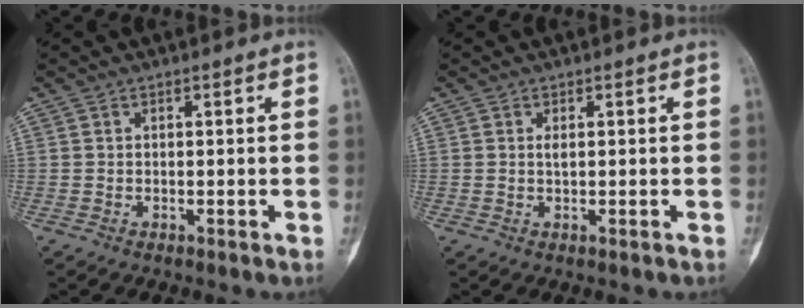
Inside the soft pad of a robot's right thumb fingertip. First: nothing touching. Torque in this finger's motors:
{"motor_torque": [-0.24, 0.90, 0.32, -0.21, 0.00]}